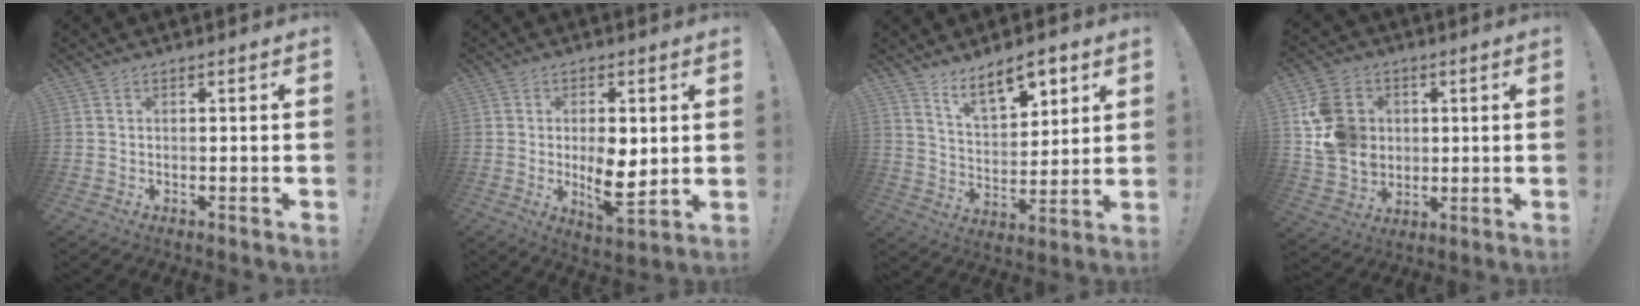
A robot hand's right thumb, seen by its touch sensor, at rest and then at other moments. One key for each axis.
{"total": 9.3, "fx": -0.1, "fy": 4.2, "fz": 8.3, "tx": -0.129, "ty": -0.015, "tz": -0.002}
{"total": 12.1, "fx": 8.3, "fy": 5.3, "fz": 7.1, "tx": -0.103, "ty": -0.044, "tz": 0.146}
{"total": 14.5, "fx": 2.4, "fy": 12.8, "fz": 6.5, "tx": -0.113, "ty": -0.003, "tz": 0.055}